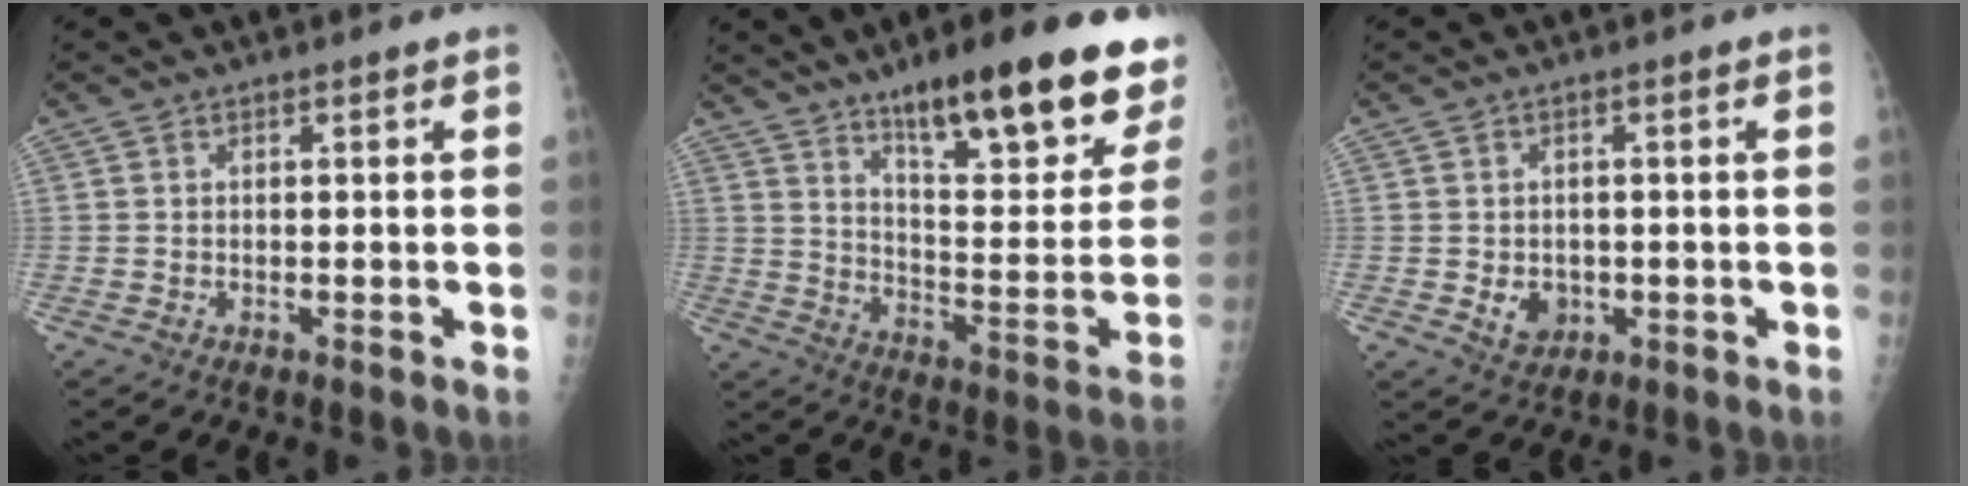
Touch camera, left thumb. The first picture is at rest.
{"total": 26.0, "force": [16.4, 6.3, 19.2], "torque": [-0.233, -0.071, 0.247]}
{"total": 4.1, "force": [-0.8, 3.4, 2.1], "torque": [-0.017, 0.001, -0.002]}